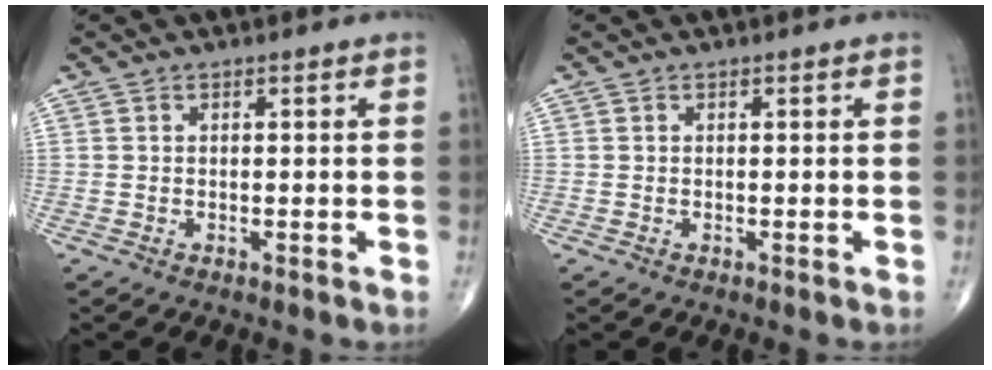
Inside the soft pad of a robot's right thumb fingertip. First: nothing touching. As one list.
[{"total": 0.0}]